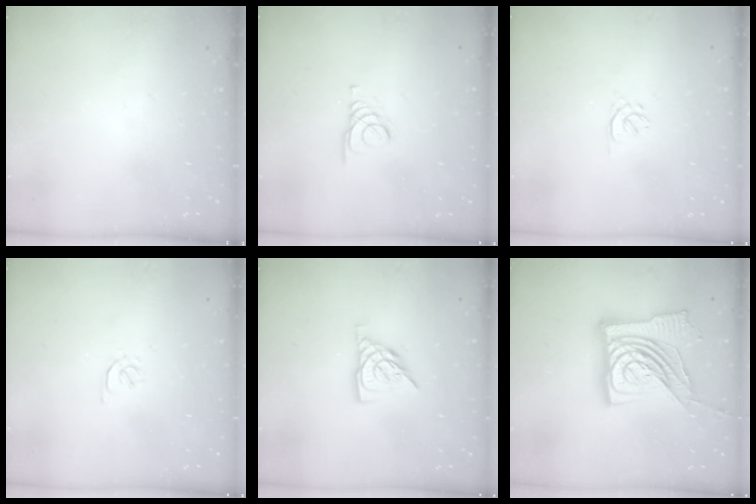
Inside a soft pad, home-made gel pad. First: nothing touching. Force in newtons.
{"total": 1.4, "press": 1.4, "slide": 0.2}
{"total": 1.6, "press": 1.5, "slide": 0.6}
{"total": 1.7, "press": 1.6, "slide": 0.5}
{"total": 8.3, "press": 8.2, "slide": 0.9}
{"total": 26.7, "press": 26.5, "slide": 3.2}